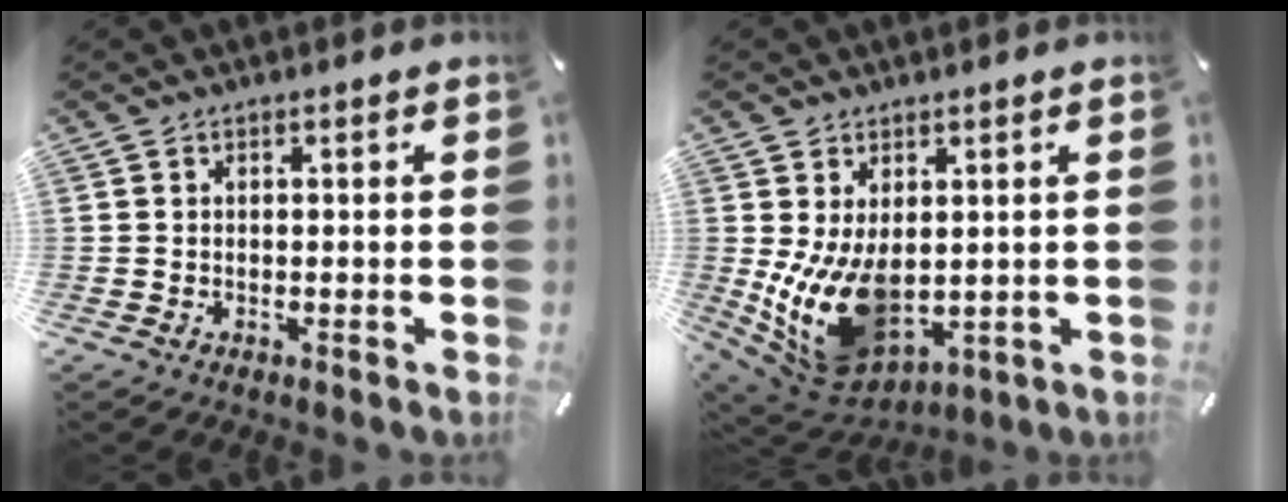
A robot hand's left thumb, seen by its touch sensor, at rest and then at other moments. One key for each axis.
{"total": 14.2, "fx": -0.5, "fy": 9.7, "fz": 10.4, "tx": -0.204, "ty": -0.019, "tz": 0.002}